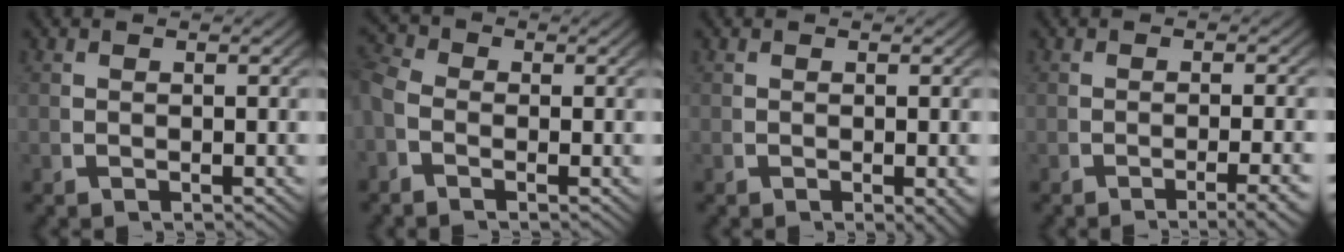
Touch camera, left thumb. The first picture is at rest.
{"total": 2.8, "force": [-0.7, 2.3, 1.5], "torque": [-0.041, -0.007, -0.020]}
{"total": 1.2, "force": [-0.3, 0.3, 1.1], "torque": [-0.015, -0.004, -0.002]}
{"total": 4.0, "force": [-2.6, 0.9, 2.8], "torque": [-0.042, -0.006, -0.038]}